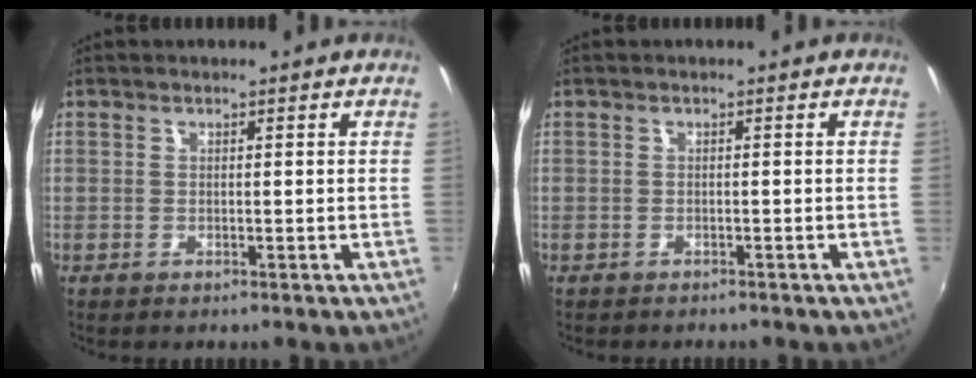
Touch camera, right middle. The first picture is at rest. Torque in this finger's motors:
{"motor_torque": [-0.26, -0.11, 0.04, -0.01]}